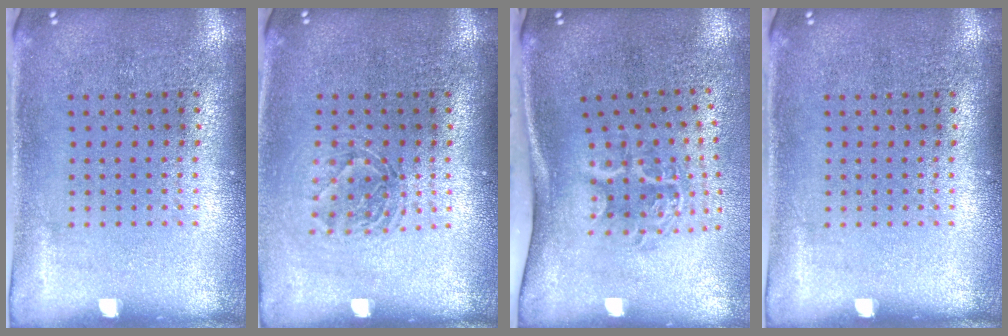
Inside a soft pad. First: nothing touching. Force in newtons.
{"total": 1.3, "press": 1.1, "slide": 0.6}
{"total": 2.0, "press": 1.3, "slide": 1.6}
{"total": 0.0}